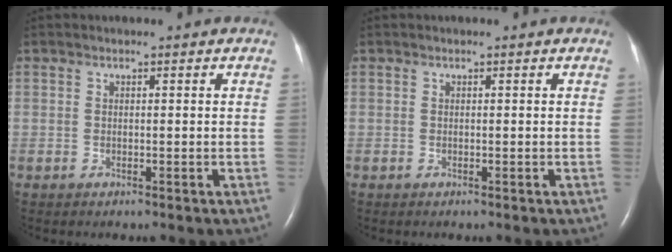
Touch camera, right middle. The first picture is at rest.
{"total": 0.0}